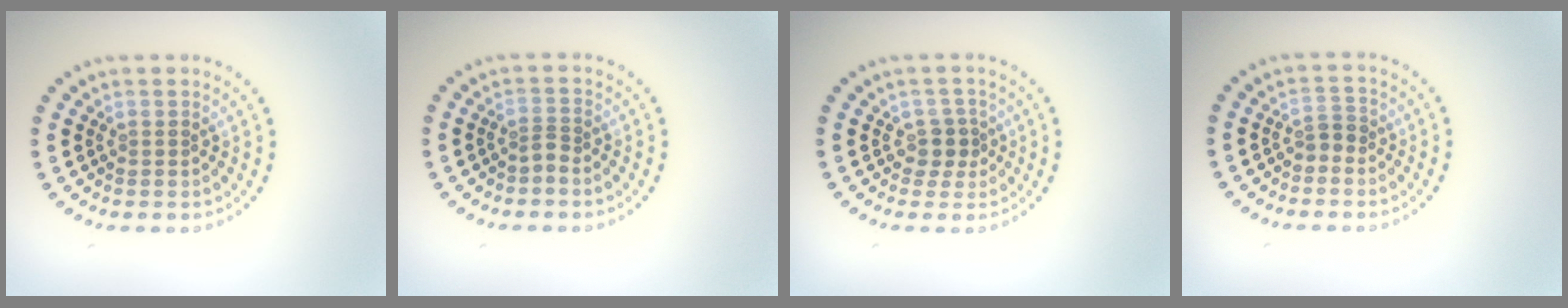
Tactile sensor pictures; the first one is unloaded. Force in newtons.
{"total": 0.9, "press": 0.5, "slide": 0.7}
{"total": 1.8, "press": 1.5, "slide": 1.1}
{"total": 1.2, "press": 1.0, "slide": 0.5}